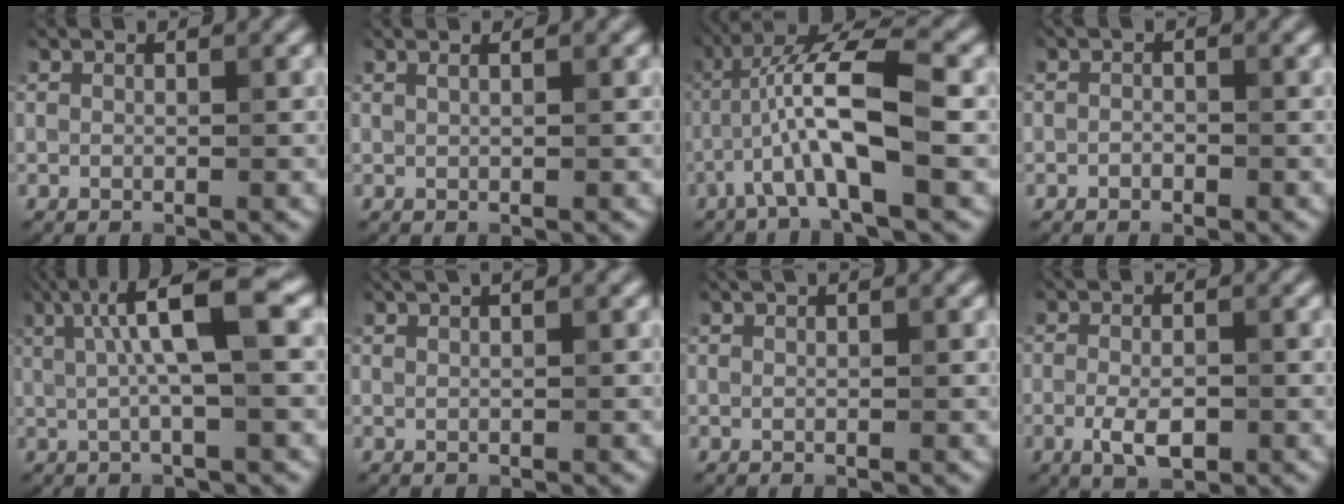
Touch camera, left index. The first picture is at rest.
{"total": 1.4, "force": [0.8, 0.5, 1.0], "torque": [-0.005, -0.001, 0.002]}
{"total": 8.2, "force": [-1.7, 1.7, 7.8], "torque": [-0.149, 0.024, -0.037]}
{"total": 0.7, "force": [-0.4, 0.5, 0.4], "torque": [-0.006, -0.001, -0.008]}
{"total": 7.3, "force": [1.9, 1.4, 6.9], "torque": [-0.109, 0.014, 0.024]}
{"total": 3.4, "force": [2.0, 1.3, 2.3], "torque": [-0.016, 0.011, 0.011]}
{"total": 1.3, "force": [0.9, 0.2, 0.9], "torque": [-0.015, -0.002, 0.011]}
{"total": 3.2, "force": [-1.1, 1.3, 2.7], "torque": [-0.051, -0.005, -0.019]}